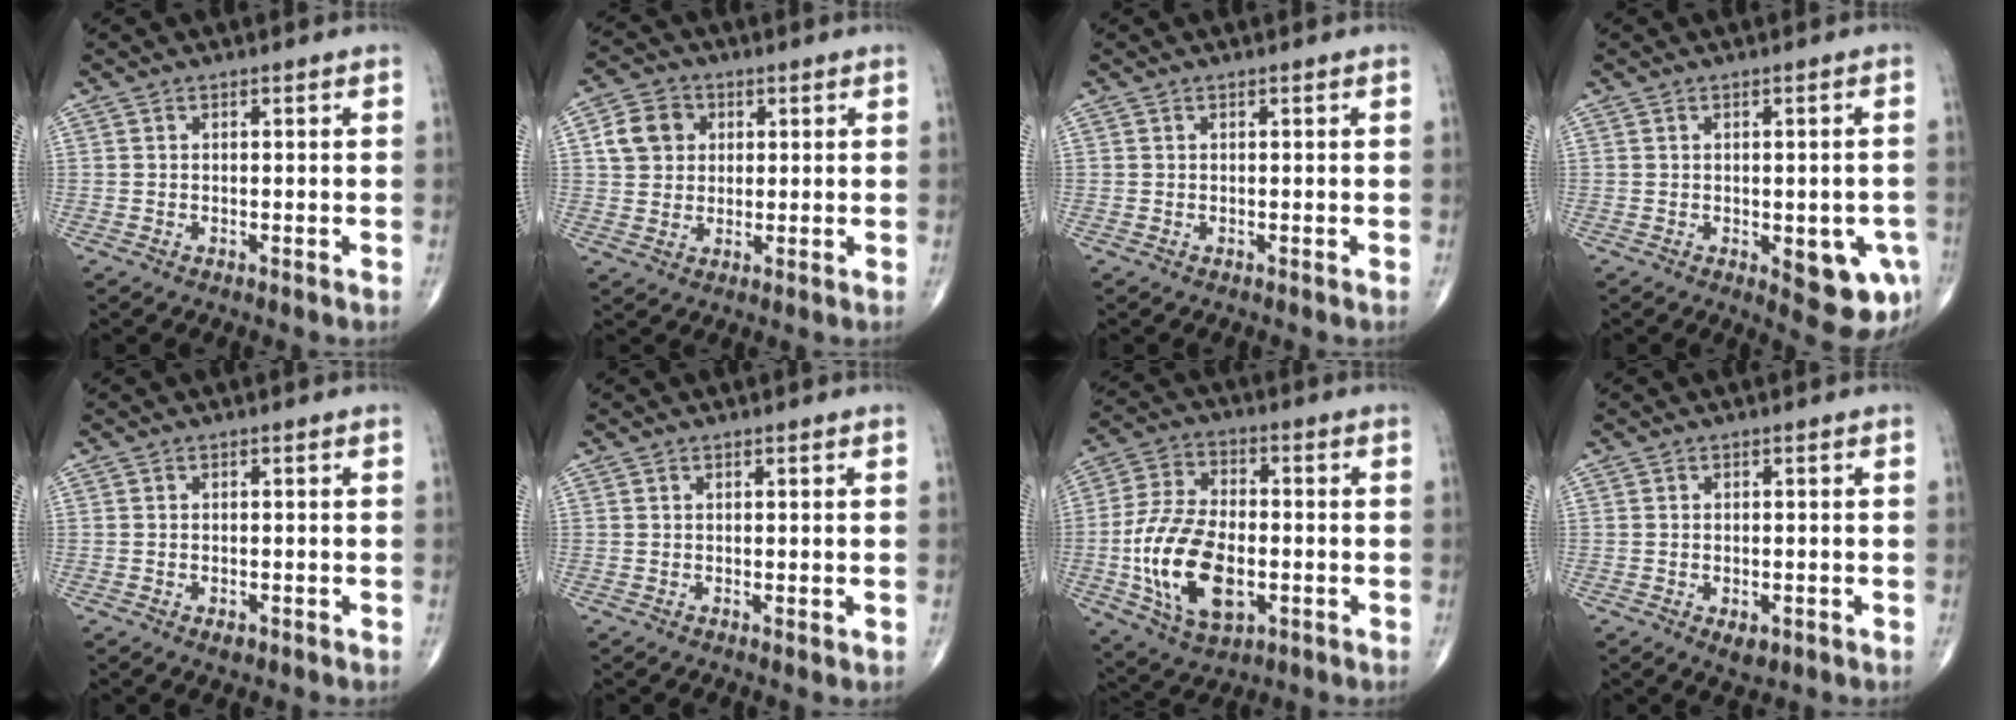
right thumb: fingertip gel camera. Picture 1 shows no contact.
{"total": 7.3, "force": [1.8, 6.2, 3.3], "torque": [-0.040, 0.002, 0.027]}
{"total": 0.0}
{"total": 9.6, "force": [-2.9, 4.0, 8.2], "torque": [-0.074, -0.003, -0.025]}
{"total": 1.6, "force": [-0.8, 0.9, 1.1], "torque": [-0.015, 0.002, -0.008]}
{"total": 0.7, "force": [0.0, 0.2, 0.6], "torque": [-0.010, -0.004, 0.000]}
{"total": 17.5, "force": [-3.5, 9.8, 14.0], "torque": [-0.262, 0.007, -0.057]}
{"total": 3.0, "force": [-1.2, 1.7, 2.2], "torque": [-0.031, 0.001, -0.010]}